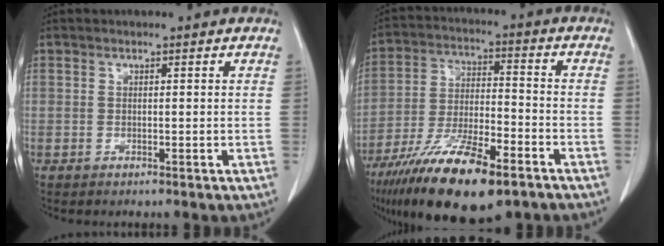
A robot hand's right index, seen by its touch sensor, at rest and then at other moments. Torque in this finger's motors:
{"motor_torque": [1.15, -0.99, 1.05, 0.21]}